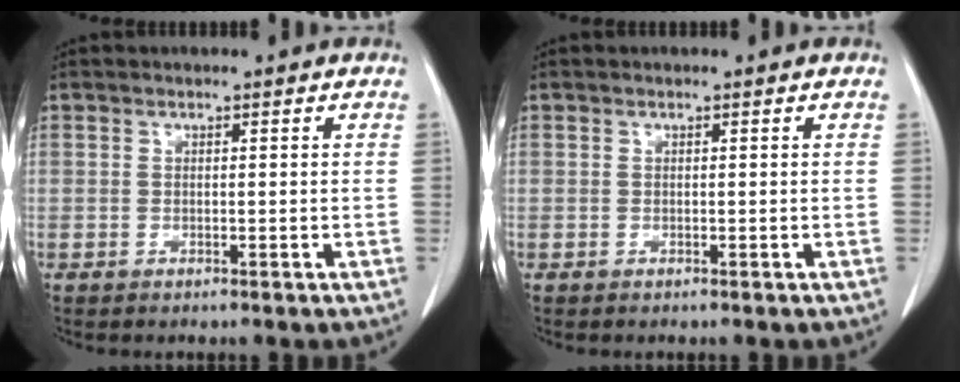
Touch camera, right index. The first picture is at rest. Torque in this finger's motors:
{"motor_torque": [0.00, 0.00, 0.00, 0.00]}